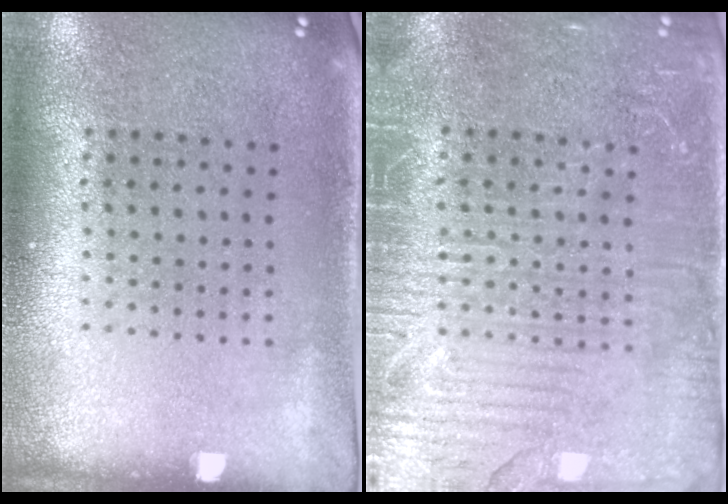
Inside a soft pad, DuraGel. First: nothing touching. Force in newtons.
{"total": 4.2, "press": 4.0, "slide": 1.4}